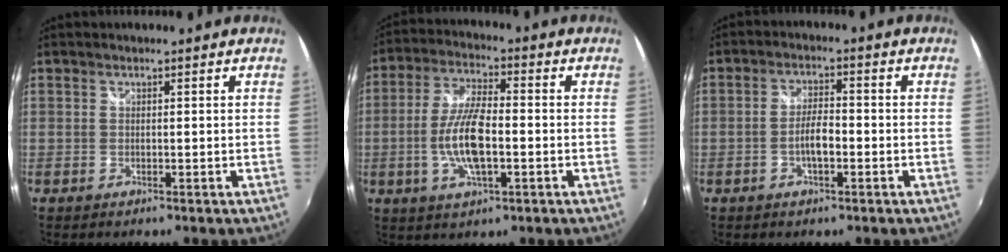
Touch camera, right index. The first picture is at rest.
{"total": 10.4, "force": [-2.3, 3.2, 9.7], "torque": [-0.198, 0.001, -0.046]}
{"total": 4.1, "force": [-1.6, 1.3, 3.6], "torque": [-0.073, 0.003, -0.028]}